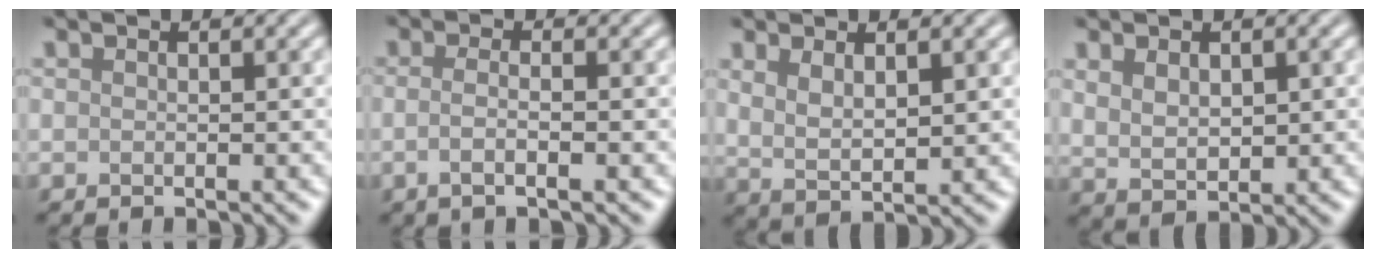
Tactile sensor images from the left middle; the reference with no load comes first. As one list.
[{"total": 2.6, "force": [-0.5, 0.9, 2.3], "torque": [-0.034, -0.005, -0.016]}, {"total": 3.1, "force": [1.4, 1.1, 2.5], "torque": [-0.055, -0.009, 0.032]}, {"total": 3.1, "force": [0.8, 1.9, 2.4], "torque": [-0.051, -0.005, 0.024]}]